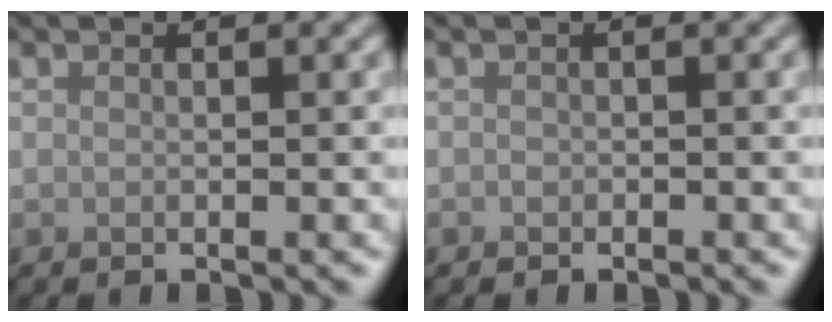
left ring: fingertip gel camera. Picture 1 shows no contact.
{"total": 0.5, "force": [-0.3, 0.4, 0.0], "torque": [0.002, -0.004, -0.006]}